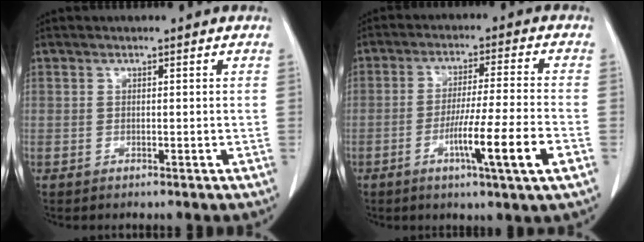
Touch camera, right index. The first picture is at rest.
{"total": 11.0, "force": [-4.3, -0.9, 10.1], "torque": [-0.174, -0.016, -0.072]}